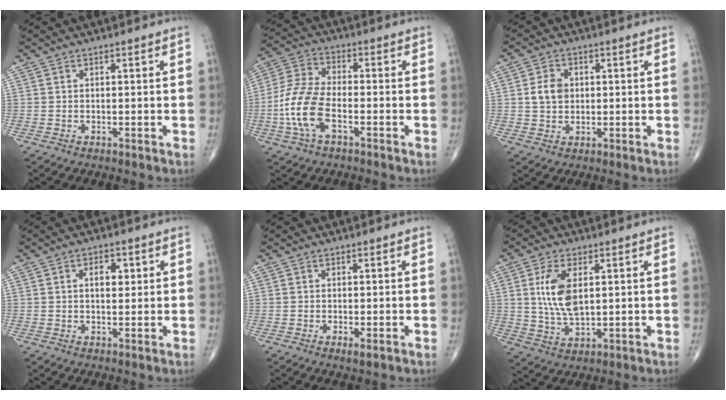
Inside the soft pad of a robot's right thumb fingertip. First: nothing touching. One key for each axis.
{"total": 10.9, "fx": -3.5, "fy": 5.2, "fz": 8.9, "tx": -0.195, "ty": 0.025, "tz": -0.074}
{"total": 4.9, "fx": 0.6, "fy": 3.8, "fz": 2.9, "tx": -0.041, "ty": 0.001, "tz": 0.010}
{"total": 4.2, "fx": 1.2, "fy": 2.3, "fz": 3.3, "tx": -0.039, "ty": -0.003, "tz": 0.016}
{"total": 1.3, "fx": -0.3, "fy": 0.3, "fz": 1.2, "tx": -0.025, "ty": -0.006, "tz": -0.006}
{"total": 9.4, "fx": 2.1, "fy": 4.7, "fz": 7.9, "tx": -0.153, "ty": -0.012, "tz": 0.044}